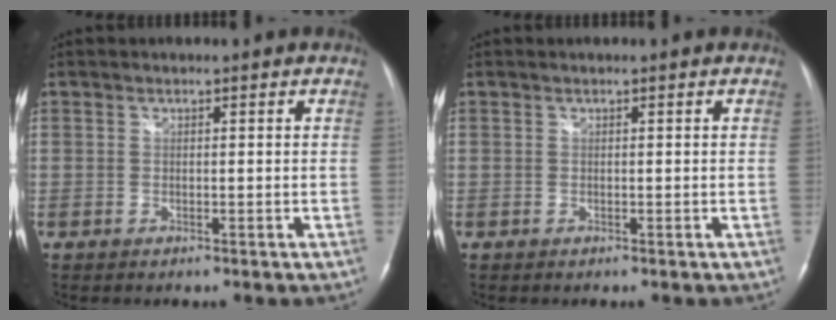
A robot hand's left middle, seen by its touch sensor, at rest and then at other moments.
{"total": 0.0}